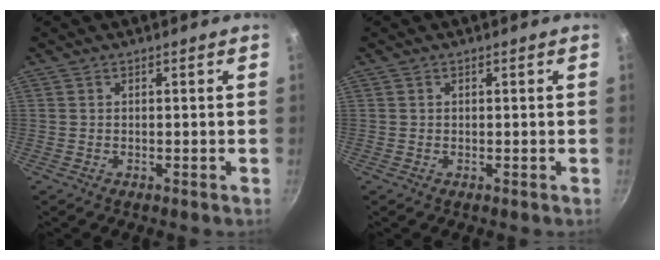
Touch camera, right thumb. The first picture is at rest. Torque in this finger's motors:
{"motor_torque": [-0.16, -0.13, -0.09, 0.12, 0.07]}